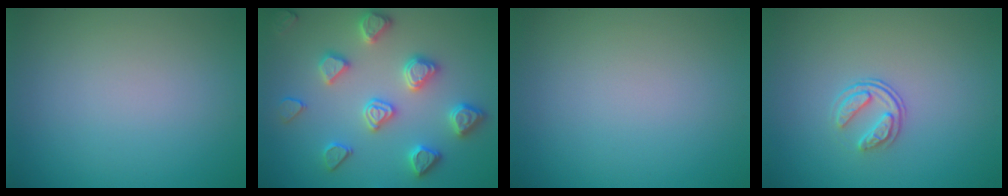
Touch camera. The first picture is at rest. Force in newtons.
{"total": 4.4, "press": 4.3, "slide": 0.7}
{"total": 0.0}
{"total": 1.9, "press": 1.3, "slide": 1.4}